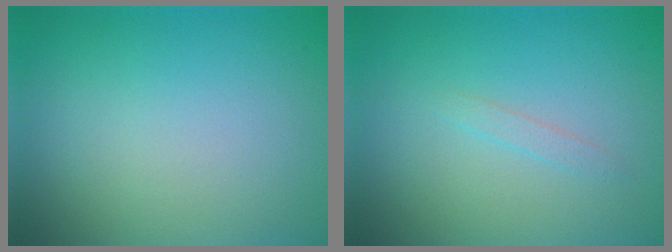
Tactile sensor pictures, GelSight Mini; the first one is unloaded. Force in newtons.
{"total": 0.8, "press": 0.8, "slide": 0.1}